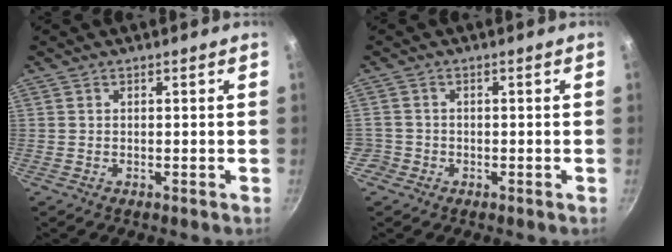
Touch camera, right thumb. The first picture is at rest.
{"total": 2.1, "force": [-1.1, 1.8, 0.3], "torque": [-0.002, 0.013, -0.020]}